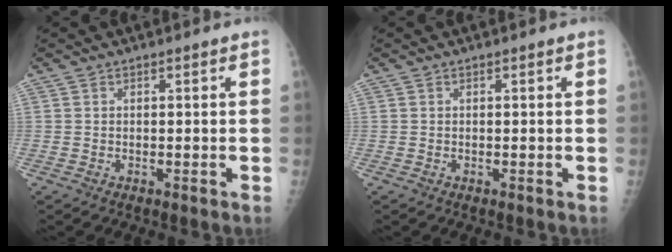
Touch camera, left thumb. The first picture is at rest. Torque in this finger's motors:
{"motor_torque": [0.02, 0.08, -0.14, -0.07, 0.00]}